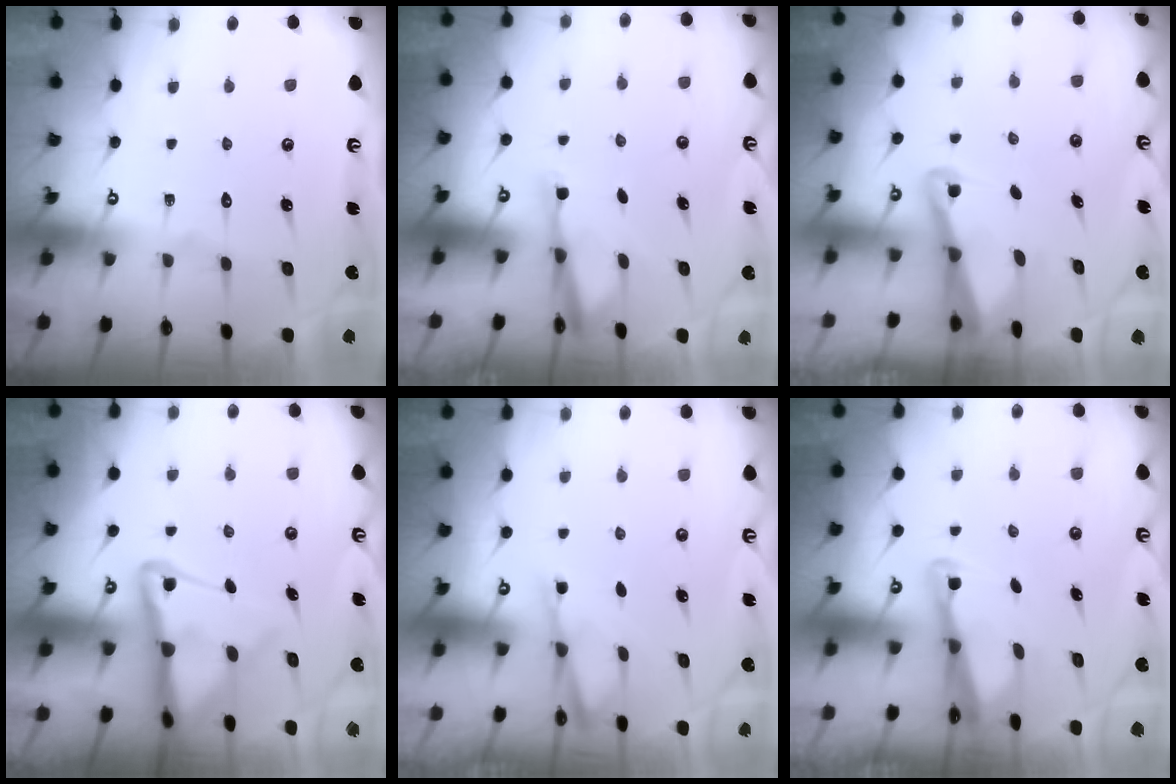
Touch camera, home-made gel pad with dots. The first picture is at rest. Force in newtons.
{"total": 3.4, "press": 3.4, "slide": 0.7}
{"total": 2.6, "press": 2.6, "slide": 0.5}
{"total": 9.4, "press": 9.3, "slide": 1.2}
{"total": 1.9, "press": 1.8, "slide": 0.4}
{"total": 2.6, "press": 2.6, "slide": 0.2}